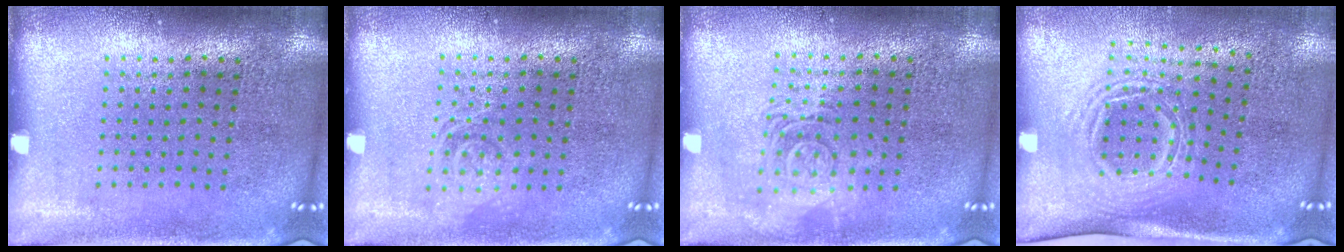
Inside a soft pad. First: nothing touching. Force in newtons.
{"total": 1.5, "press": 1.5, "slide": 0.3}
{"total": 3.0, "press": 2.9, "slide": 0.4}
{"total": 1.7, "press": 1.2, "slide": 1.2}